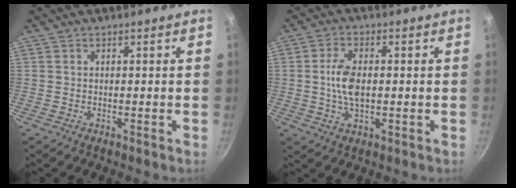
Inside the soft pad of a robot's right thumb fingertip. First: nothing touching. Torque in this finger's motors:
{"motor_torque": [1.29, 0.60, 1.09, -0.45, 0.02]}